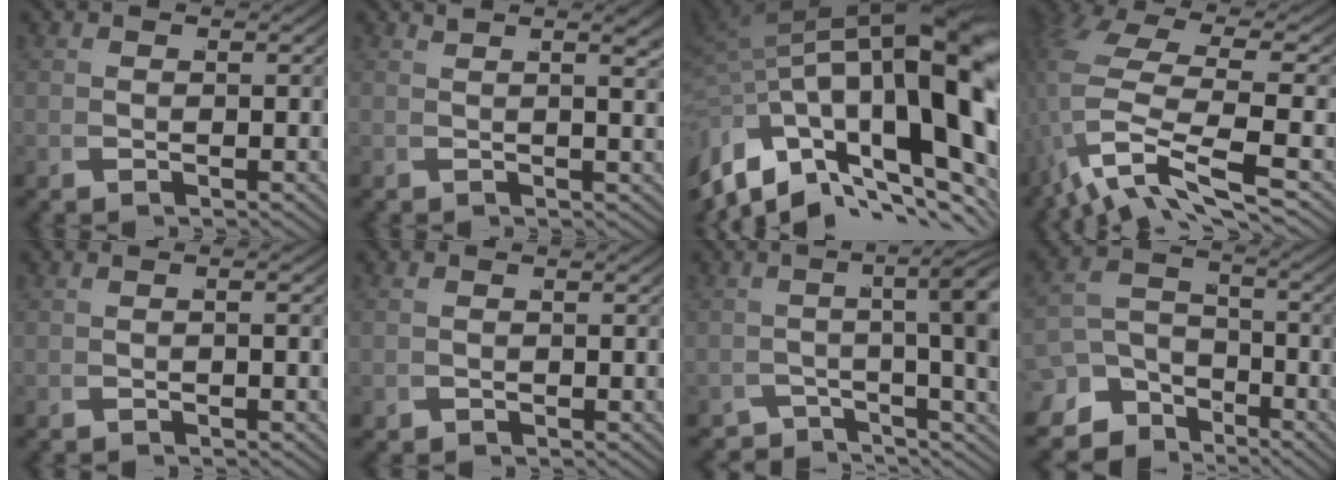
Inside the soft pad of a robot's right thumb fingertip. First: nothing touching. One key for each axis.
{"total": 3.5, "fx": 1.8, "fy": 0.8, "fz": 2.8, "tx": -0.034, "ty": 0.003, "tz": 0.027}
{"total": 24.0, "fx": -1.1, "fy": 14.5, "fz": 19.1, "tx": -0.330, "ty": -0.054, "tz": 0.012}
{"total": 8.3, "fx": -0.8, "fy": 3.6, "fz": 7.4, "tx": -0.188, "ty": -0.031, "tz": 0.014}
{"total": 0.7, "fx": -0.5, "fy": -0.1, "fz": 0.4, "tx": -0.007, "ty": 0.005, "tz": -0.009}
{"total": 0.6, "fx": -0.6, "fy": 0.2, "fz": -0.2, "tx": 0.004, "ty": -0.007, "tz": -0.006}
{"total": 6.7, "fx": -1.7, "fy": 2.4, "fz": 6.0, "tx": -0.076, "ty": 0.002, "tz": -0.032}
{"total": 8.1, "fx": -3.4, "fy": 6.1, "fz": 4.2, "tx": -0.060, "ty": -0.030, "tz": -0.051}